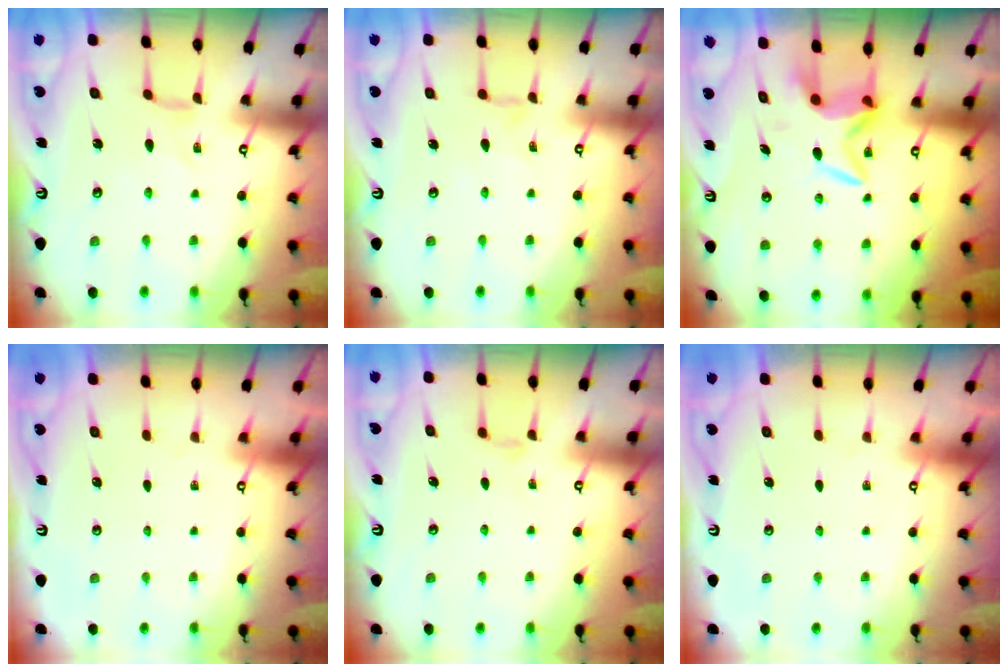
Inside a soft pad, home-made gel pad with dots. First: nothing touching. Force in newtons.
{"total": 1.6, "press": 1.6, "slide": 0.2}
{"total": 6.1, "press": 6.0, "slide": 0.7}
{"total": 0.0}
{"total": 2.0, "press": 2.0, "slide": 0.4}
{"total": 0.0}